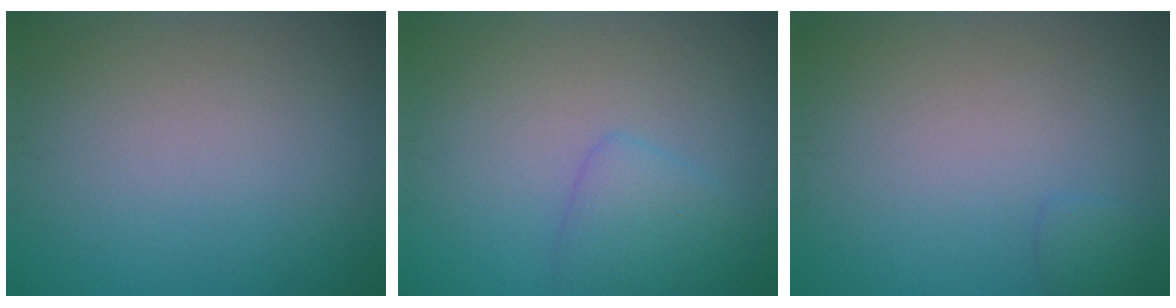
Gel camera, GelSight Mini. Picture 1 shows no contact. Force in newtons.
{"total": 2.5, "press": 2.4, "slide": 0.2}
{"total": 0.9, "press": 0.9, "slide": 0.1}